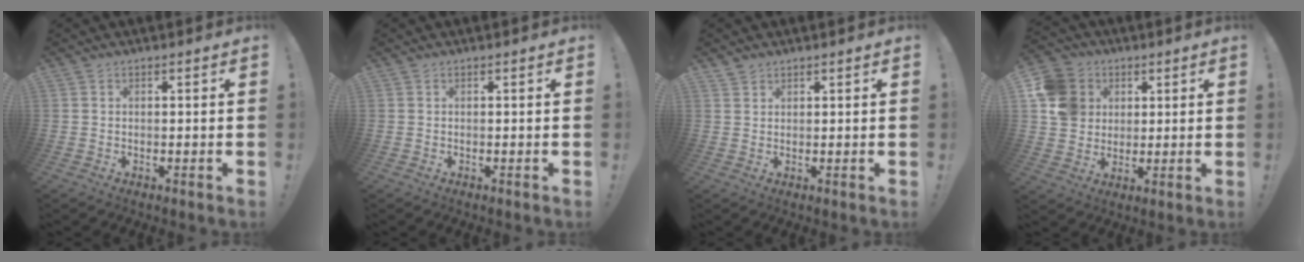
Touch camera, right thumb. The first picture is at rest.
{"total": 0.0}
{"total": 1.5, "force": [1.3, 0.8, 0.0], "torque": [0.008, -0.010, 0.024]}
{"total": 12.4, "force": [3.0, 11.2, 4.5], "torque": [-0.077, -0.002, 0.064]}